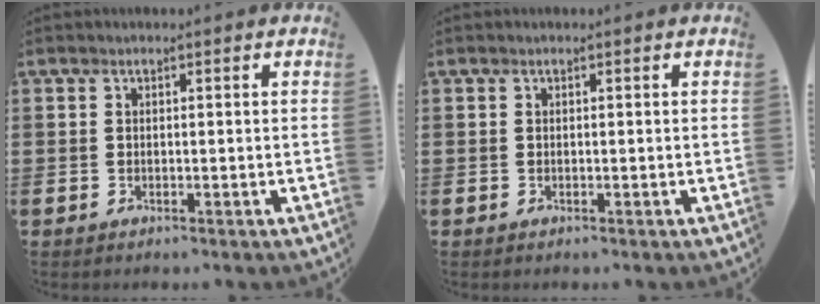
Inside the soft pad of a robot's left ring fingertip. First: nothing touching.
{"total": 0.0}